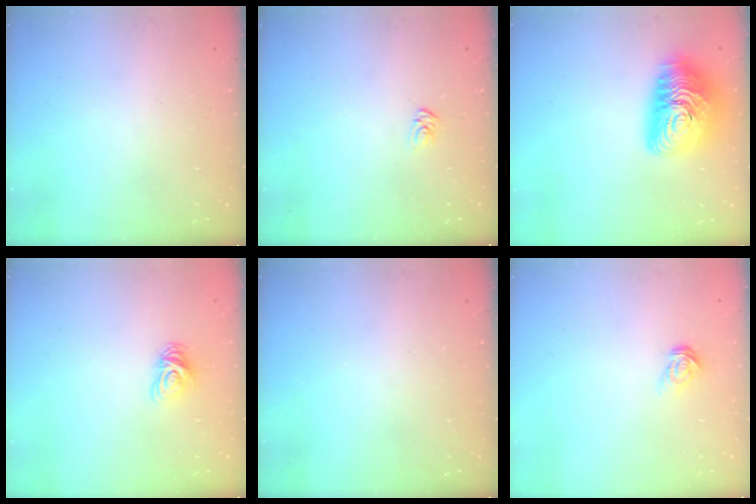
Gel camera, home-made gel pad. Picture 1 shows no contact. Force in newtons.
{"total": 2.6, "press": 2.6, "slide": 0.3}
{"total": 18.5, "press": 18.5, "slide": 1.1}
{"total": 5.5, "press": 5.5, "slide": 0.7}
{"total": 0.0}
{"total": 4.6, "press": 4.6, "slide": 0.4}